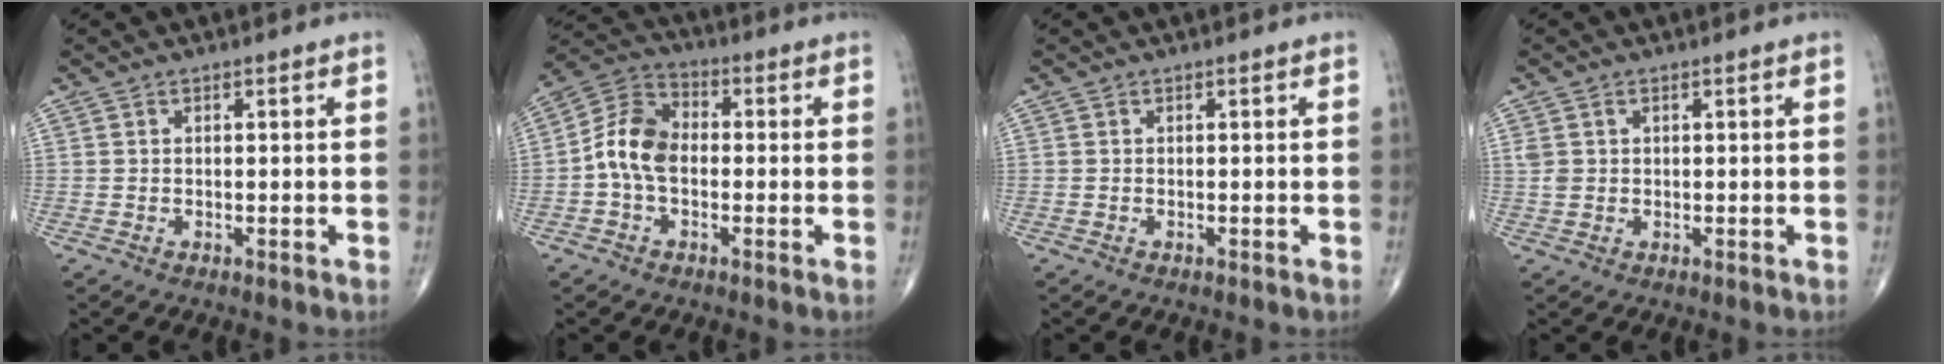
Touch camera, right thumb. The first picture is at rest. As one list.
[{"total": 9.0, "force": [-1.2, 6.1, 6.6], "torque": [-0.116, 0.030, -0.038]}, {"total": 0.0}, {"total": 2.2, "force": [0.6, 1.7, 1.2], "torque": [-0.026, 0.003, 0.018]}]